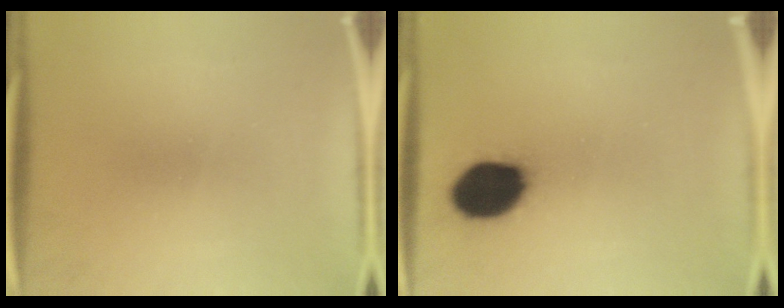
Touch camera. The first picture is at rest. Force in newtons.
{"total": 14.2}